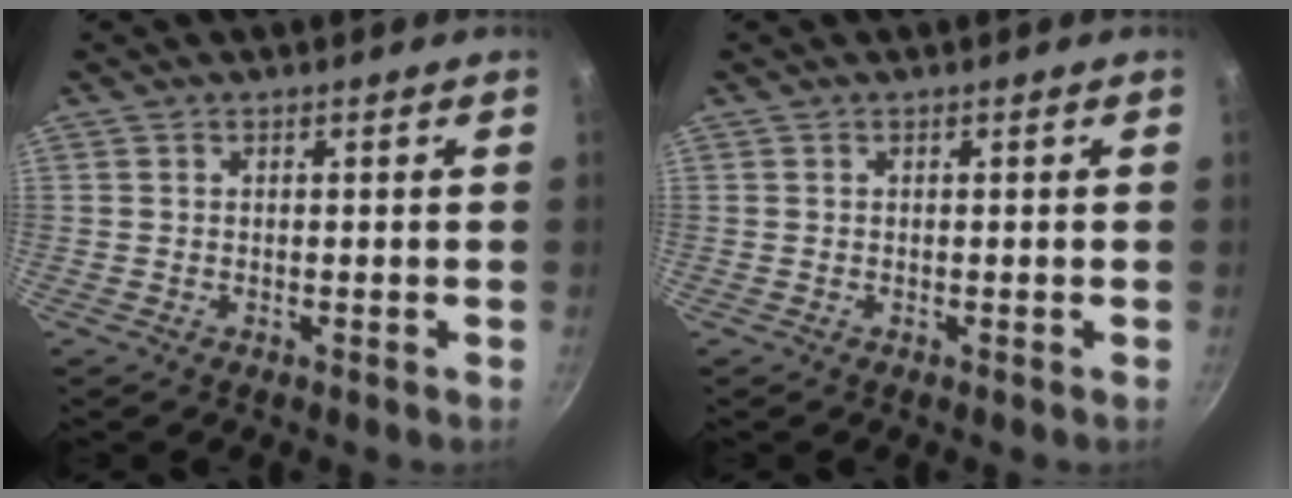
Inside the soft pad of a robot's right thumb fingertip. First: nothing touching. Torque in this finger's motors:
{"motor_torque": [-0.06, 0.06, -0.06, -0.02, 0.00]}